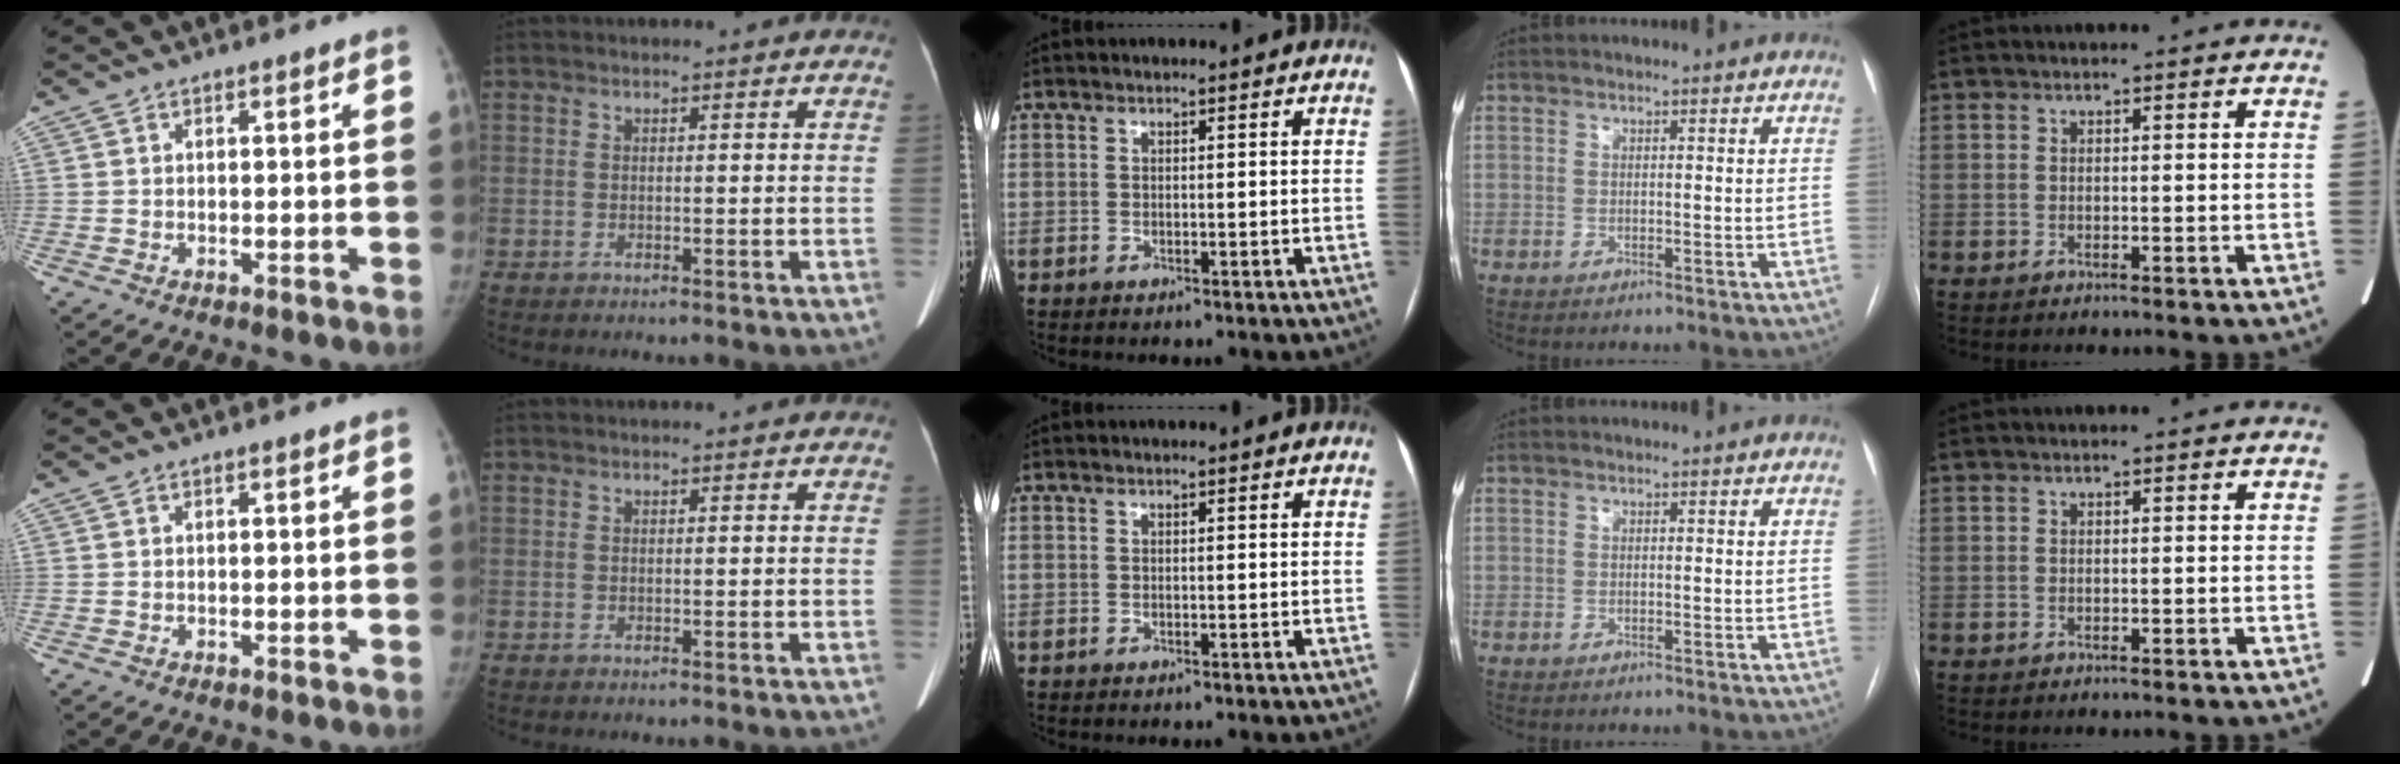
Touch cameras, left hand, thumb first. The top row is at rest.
{}